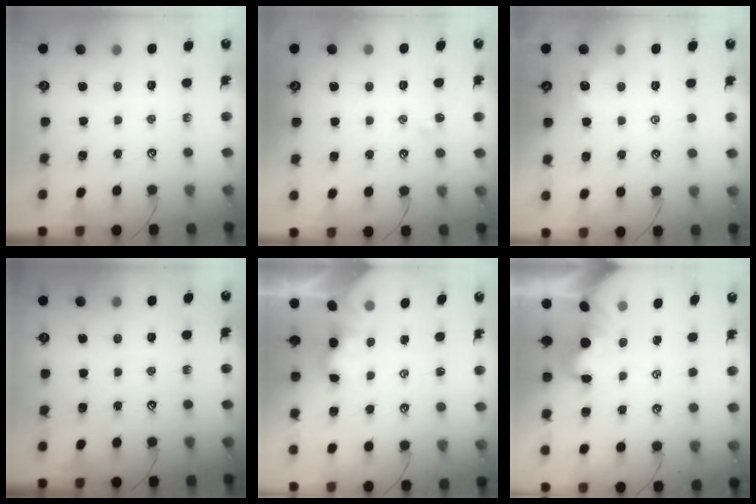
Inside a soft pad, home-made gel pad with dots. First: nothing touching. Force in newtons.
{"total": 1.1, "press": 1.0, "slide": 0.4}
{"total": 0.7, "press": 0.4, "slide": 0.6}
{"total": 0.0}
{"total": 0.8, "press": 0.7, "slide": 0.4}
{"total": 1.2, "press": 1.1, "slide": 0.2}